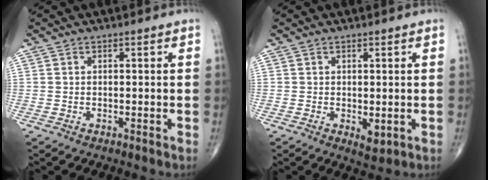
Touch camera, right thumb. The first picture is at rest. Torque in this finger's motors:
{"motor_torque": [2.56, 2.43, 0.13, -0.35, -0.03]}